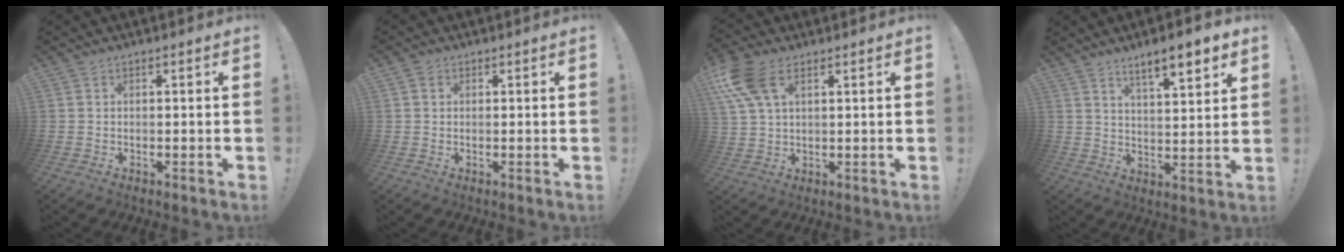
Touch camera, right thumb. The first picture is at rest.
{"total": 1.1, "force": [0.5, 1.0, 0.3], "torque": [-0.002, 0.002, 0.009]}
{"total": 11.4, "force": [5.1, 6.1, 8.2], "torque": [-0.173, -0.009, 0.099]}
{"total": 9.1, "force": [6.6, 1.7, 6.1], "torque": [-0.089, -0.038, 0.108]}